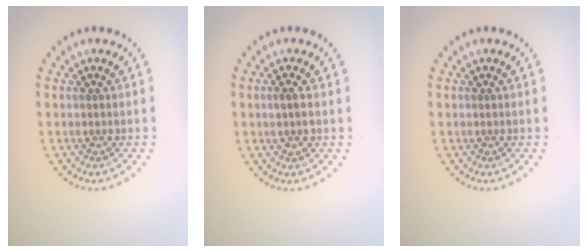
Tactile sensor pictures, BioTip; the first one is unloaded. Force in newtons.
{"total": 1.3, "press": 1.3, "slide": 0.3}
{"total": 0.0}